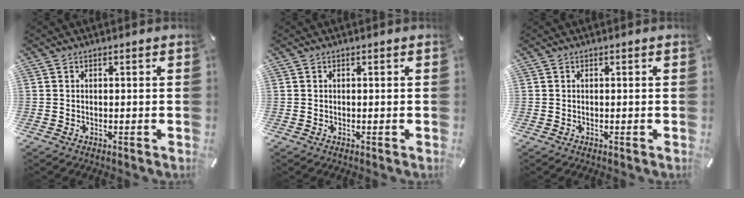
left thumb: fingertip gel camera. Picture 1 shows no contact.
{"total": 0.0}
{"total": 0.0}